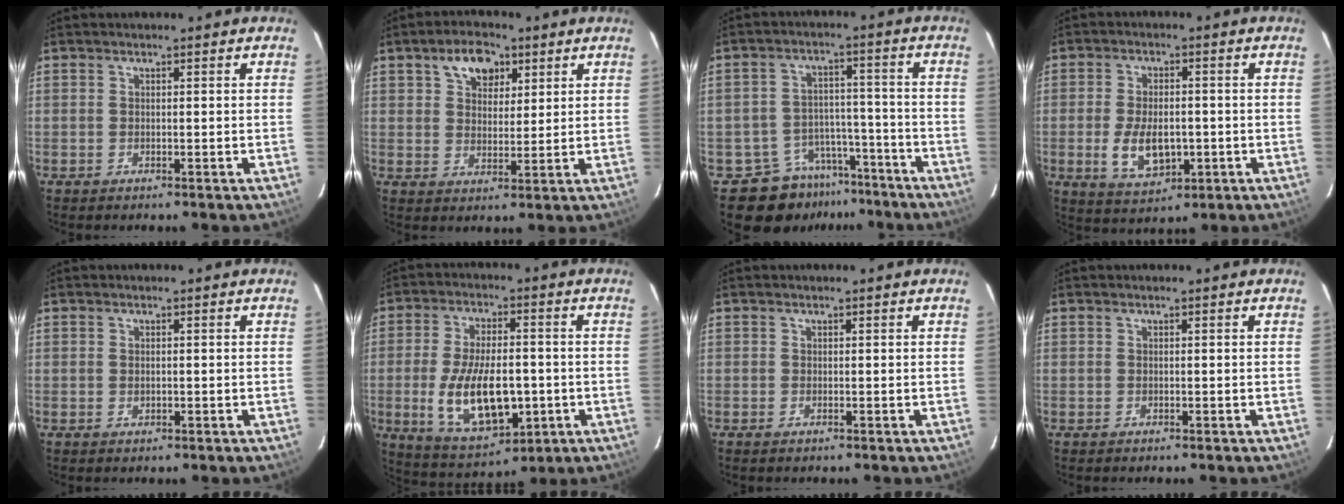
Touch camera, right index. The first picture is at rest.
{"total": 7.3, "force": [3.8, 4.6, 4.1], "torque": [-0.067, 0.015, 0.067]}
{"total": 9.3, "force": [-7.0, 5.9, 1.4], "torque": [-0.032, 0.037, -0.092]}
{"total": 9.1, "force": [-2.0, 5.1, 7.2], "torque": [-0.150, -0.011, -0.025]}
{"total": 0.9, "force": [0.0, 0.6, 0.7], "torque": [-0.011, 0.000, 0.000]}
{"total": 16.2, "force": [-3.0, 7.9, 13.8], "torque": [-0.272, -0.019, -0.034]}
{"total": 0.0}
{"total": 0.0}